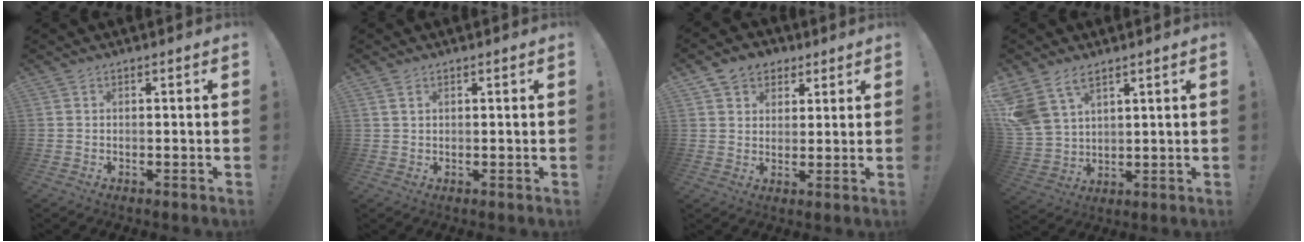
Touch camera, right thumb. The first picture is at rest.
{"total": 1.7, "force": [0.9, 1.1, 0.9], "torque": [-0.011, -0.001, 0.016]}
{"total": 6.5, "force": [3.1, 5.5, 1.5], "torque": [-0.019, -0.015, 0.063]}
{"total": 9.9, "force": [6.8, 5.7, 4.5], "torque": [-0.100, -0.032, 0.140]}